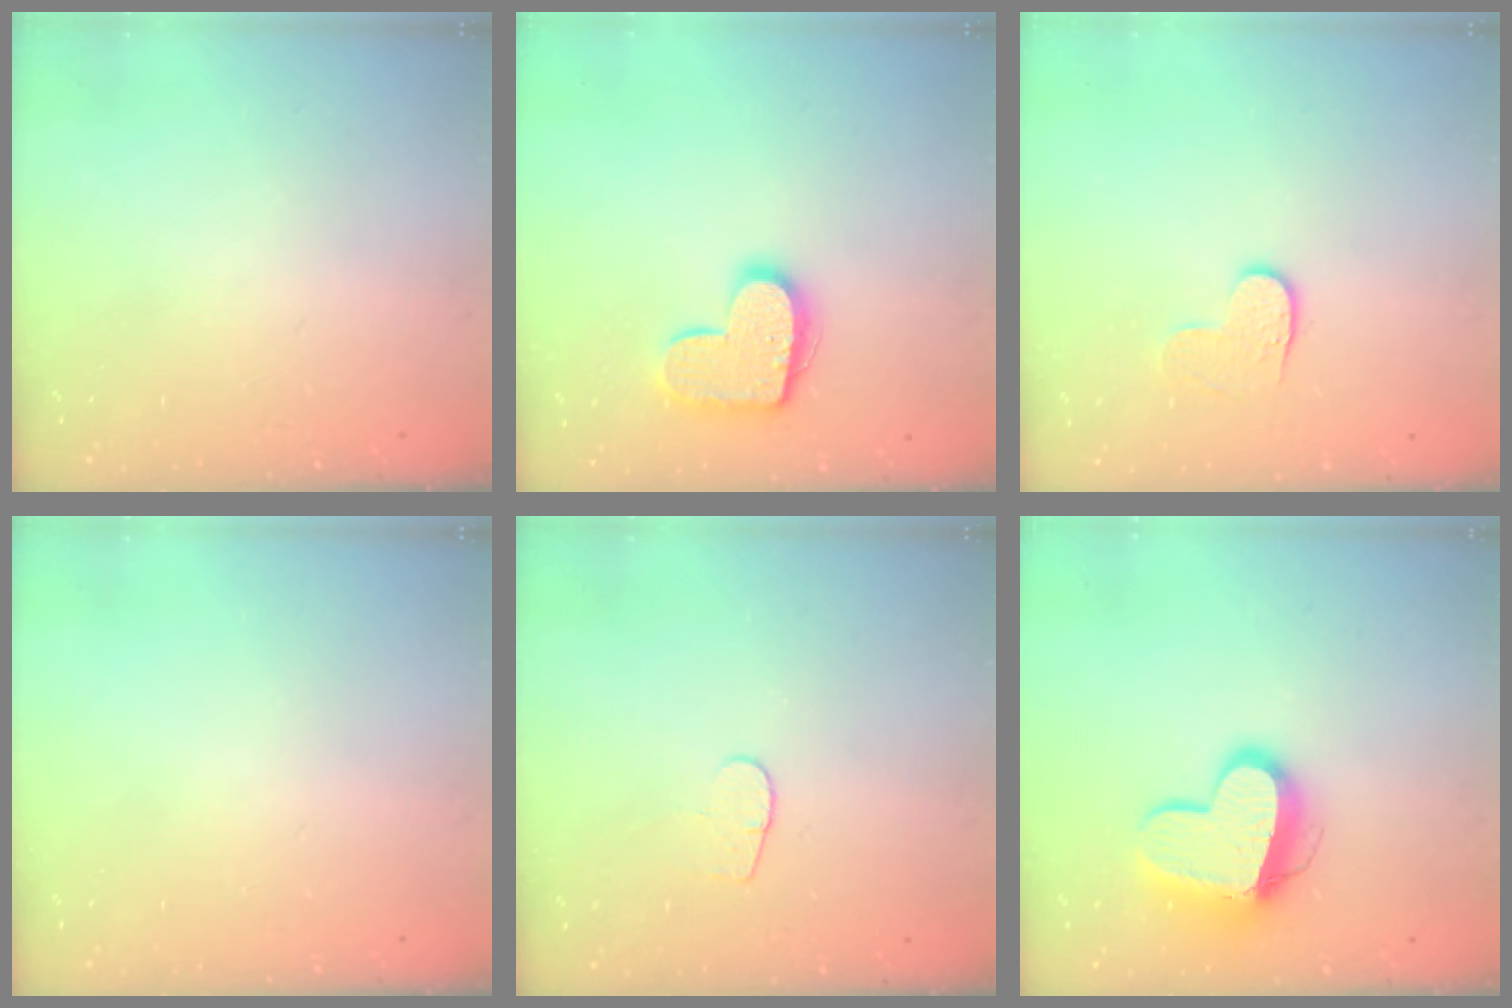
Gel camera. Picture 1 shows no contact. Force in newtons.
{"total": 13.7, "press": 13.7, "slide": 0.6}
{"total": 4.0, "press": 3.9, "slide": 0.4}
{"total": 0.0}
{"total": 4.4, "press": 4.4, "slide": 0.3}
{"total": 13.5, "press": 13.5, "slide": 1.1}